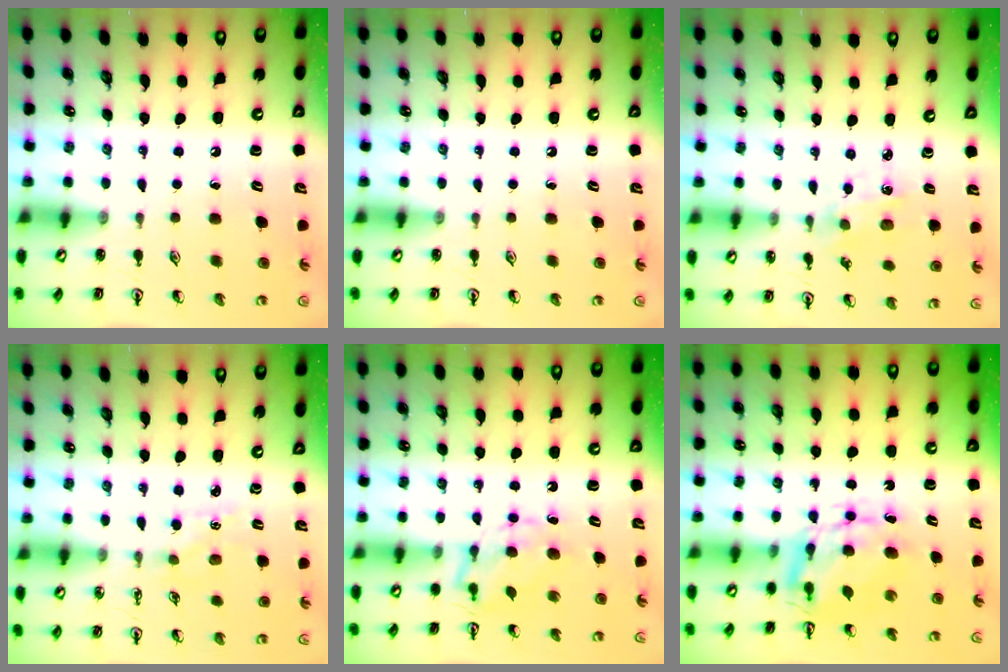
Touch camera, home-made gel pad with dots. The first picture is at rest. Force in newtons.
{"total": 0.0}
{"total": 1.0, "press": 1.0, "slide": 0.2}
{"total": 2.1, "press": 2.1, "slide": 0.3}
{"total": 6.4, "press": 6.4, "slide": 0.7}
{"total": 7.5, "press": 7.5, "slide": 0.7}